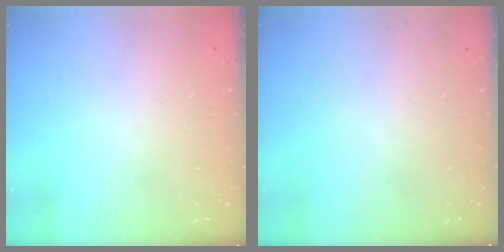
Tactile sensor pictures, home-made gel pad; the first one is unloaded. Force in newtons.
{"total": 0.0}